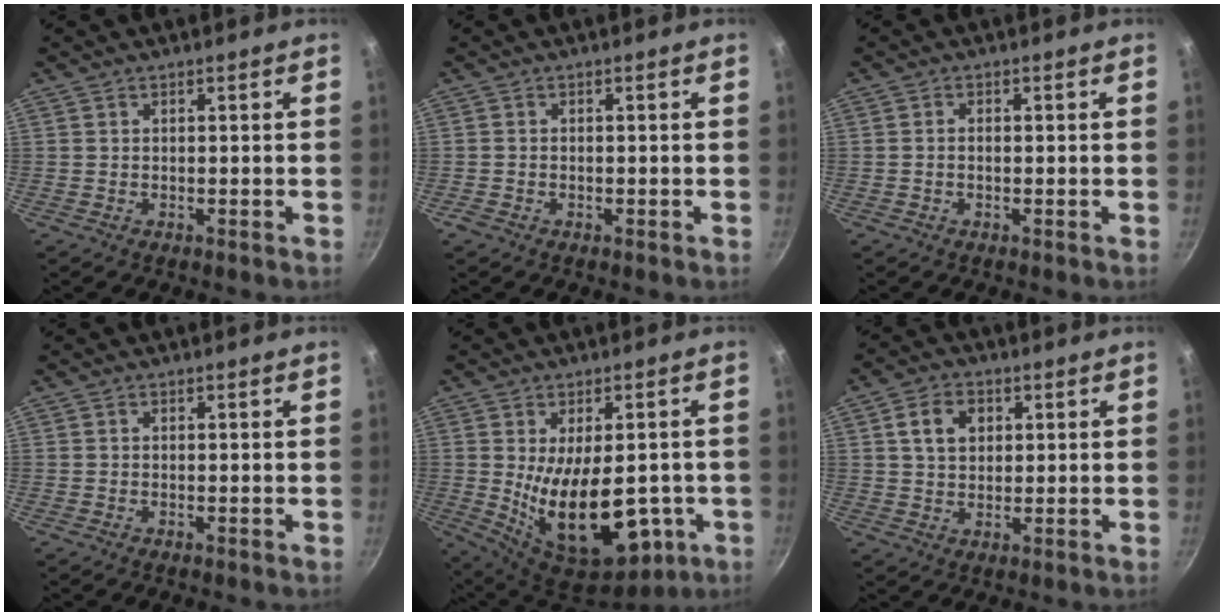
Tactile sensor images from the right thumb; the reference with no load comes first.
{"total": 1.1, "force": [-0.6, 0.7, 0.5], "torque": [-0.012, 0.003, -0.013]}
{"total": 1.1, "force": [-0.2, 0.7, 0.8], "torque": [-0.016, 0.005, -0.006]}
{"total": 0.0}
{"total": 19.9, "force": [-3.3, 10.6, 16.5], "torque": [-0.223, -0.026, -0.022]}
{"total": 6.7, "force": [1.9, 4.9, 4.0], "torque": [-0.053, 0.004, 0.031]}